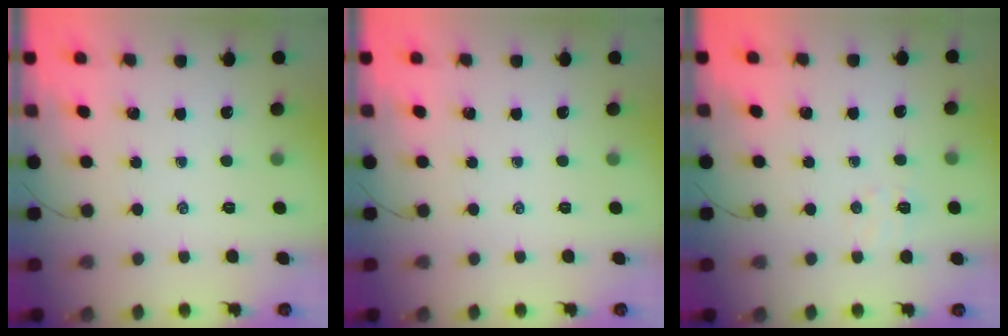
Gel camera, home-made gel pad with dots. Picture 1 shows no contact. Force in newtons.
{"total": 0.0}
{"total": 4.5, "press": 4.4, "slide": 1.0}